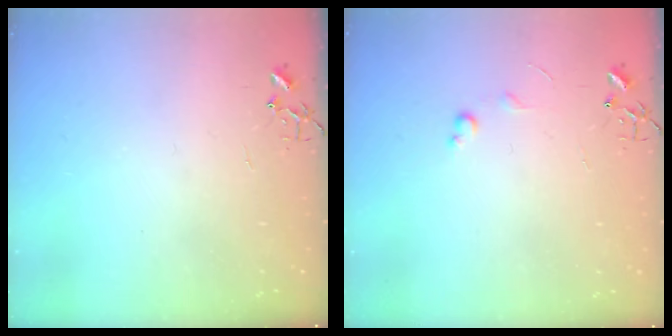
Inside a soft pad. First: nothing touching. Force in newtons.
{"total": 4.5, "press": 4.5, "slide": 0.4}